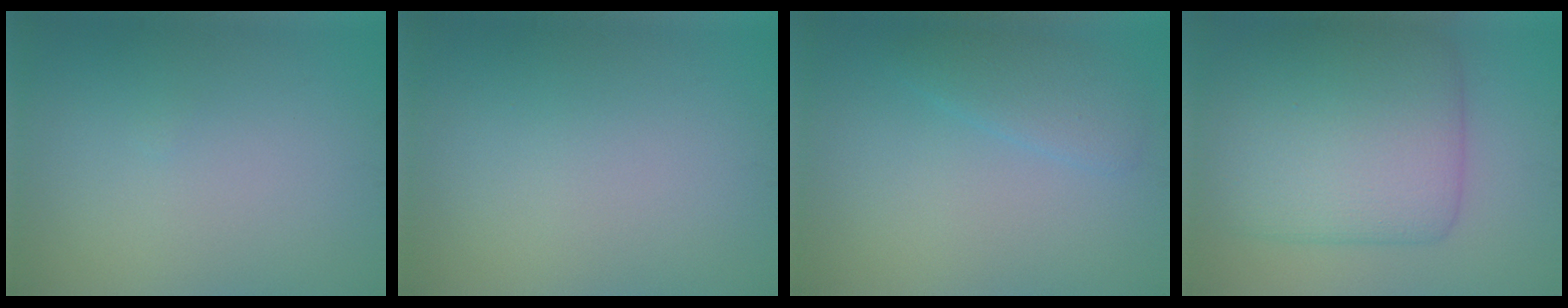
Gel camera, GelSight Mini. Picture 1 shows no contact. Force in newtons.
{"total": 0.0}
{"total": 2.3, "press": 2.3, "slide": 0.0}
{"total": 9.3, "press": 9.3, "slide": 0.1}